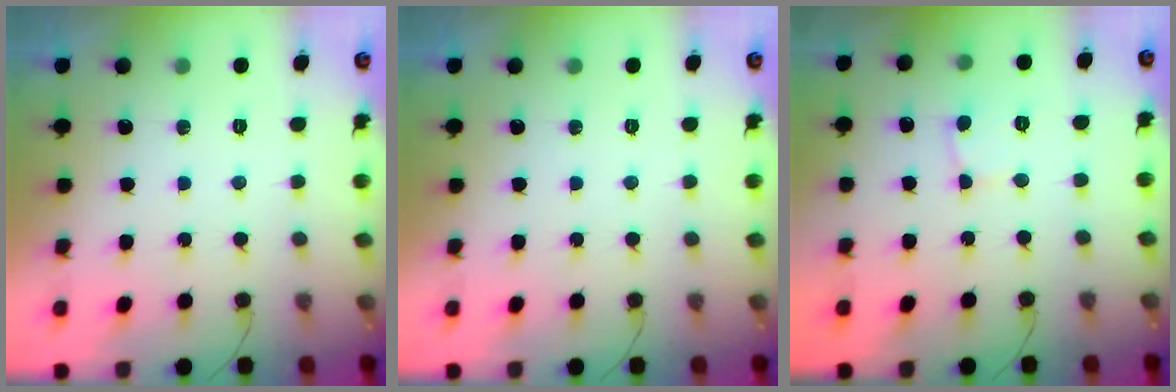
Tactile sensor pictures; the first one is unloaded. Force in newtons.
{"total": 0.0}
{"total": 2.6, "press": 2.6, "slide": 0.1}